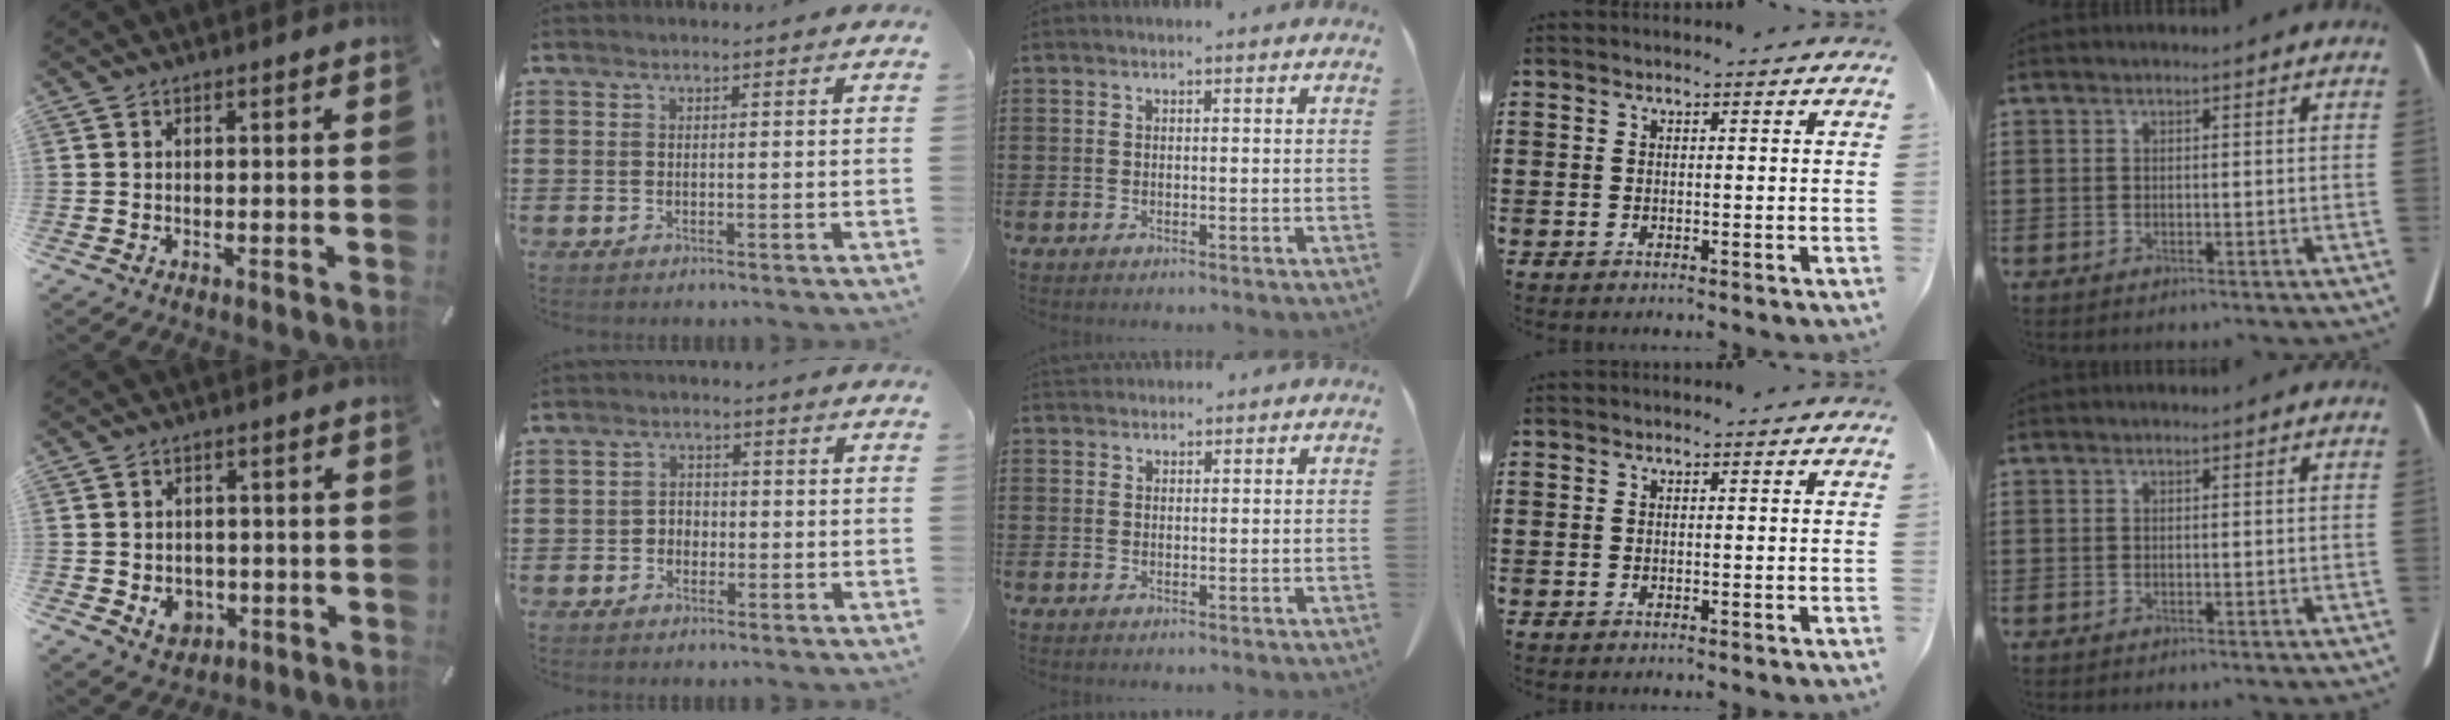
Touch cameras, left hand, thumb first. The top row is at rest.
{"thumb": {"total": 4.8, "force": [-0.8, 4.3, 2.0], "torque": [-0.020, -0.003, -0.016]}, "index": {"total": 2.1, "force": [-1.0, 1.7, 0.6], "torque": [-0.017, 0.006, -0.024]}, "middle": {"total": 1.6, "force": [1.5, 0.5, 0.1], "torque": [-0.006, -0.001, 0.031]}}